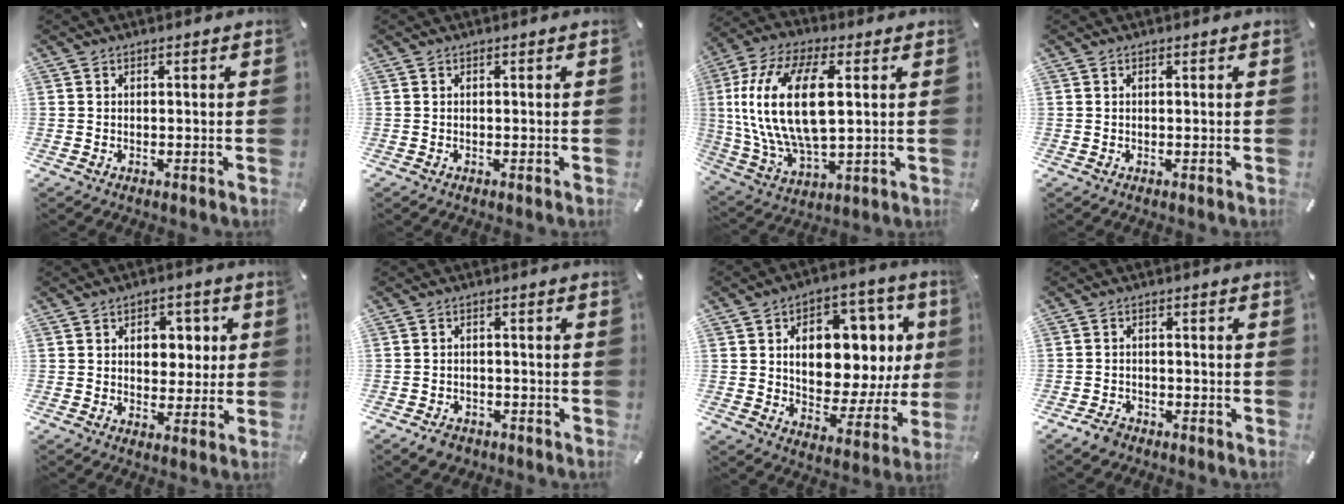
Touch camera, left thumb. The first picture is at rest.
{"total": 0.0}
{"total": 20.2, "force": [3.3, 10.2, 17.1], "torque": [-0.380, -0.005, 0.053]}
{"total": 0.0}
{"total": 7.2, "force": [1.3, 5.6, 4.3], "torque": [-0.041, -0.004, 0.012]}
{"total": 3.0, "force": [-2.2, 1.9, 0.8], "torque": [-0.019, 0.010, -0.044]}
{"total": 14.9, "force": [3.7, 10.1, 10.4], "torque": [-0.142, -0.028, 0.068]}
{"total": 3.0, "force": [-2.3, 1.7, 0.9], "torque": [-0.021, 0.012, -0.046]}